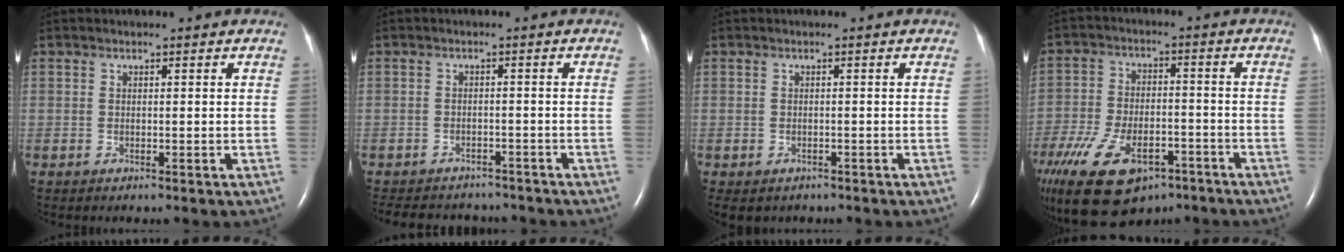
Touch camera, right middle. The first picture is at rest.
{"total": 10.1, "force": [-9.2, 3.4, 2.3], "torque": [-0.045, 0.008, -0.112]}
{"total": 2.9, "force": [-2.1, 1.8, 0.7], "torque": [-0.006, 0.000, -0.026]}
{"total": 19.8, "force": [-12.7, 10.2, 11.3], "torque": [-0.281, -0.020, -0.211]}